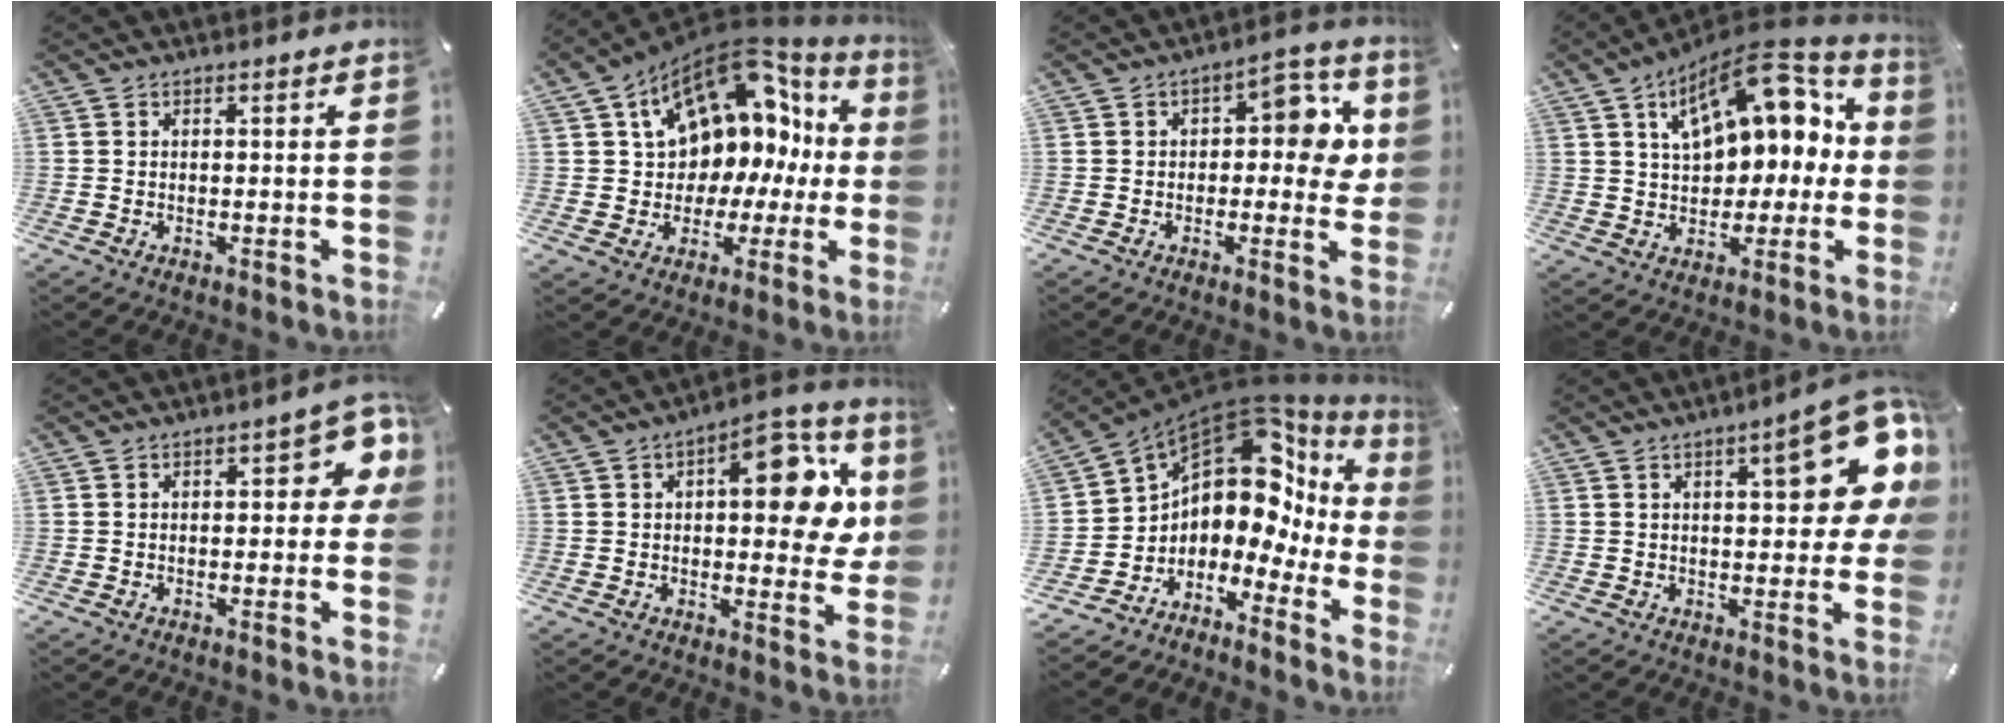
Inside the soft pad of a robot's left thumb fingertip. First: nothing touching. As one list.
[{"total": 14.9, "force": [7.5, 10.3, 7.9], "torque": [-0.117, -0.072, 0.127]}, {"total": 9.9, "force": [1.9, 5.5, 8.0], "torque": [-0.096, -0.008, 0.025]}, {"total": 17.7, "force": [7.9, 10.1, 12.1], "torque": [-0.188, -0.037, 0.138]}, {"total": 8.8, "force": [1.7, 4.1, 7.6], "torque": [-0.094, -0.003, 0.022]}, {"total": 16.6, "force": [4.3, 7.8, 14.0], "torque": [-0.161, -0.020, 0.063]}, {"total": 13.9, "force": [7.1, 8.3, 8.7], "torque": [-0.150, -0.082, 0.112]}, {"total": 17.4, "force": [5.6, 6.2, 15.2], "torque": [-0.186, -0.022, 0.084]}]